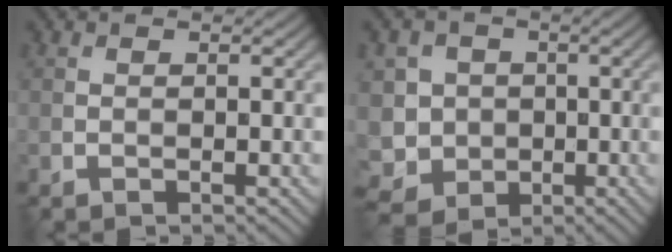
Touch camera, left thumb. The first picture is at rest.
{"total": 6.2, "force": [-0.6, 5.9, 1.9], "torque": [-0.058, -0.011, -0.033]}